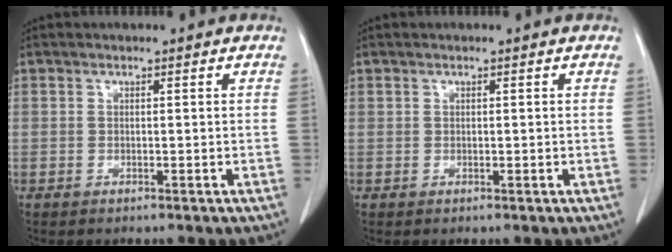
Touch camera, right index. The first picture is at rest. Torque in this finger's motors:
{"motor_torque": [-0.22, 0.21, -0.05, 0.00]}